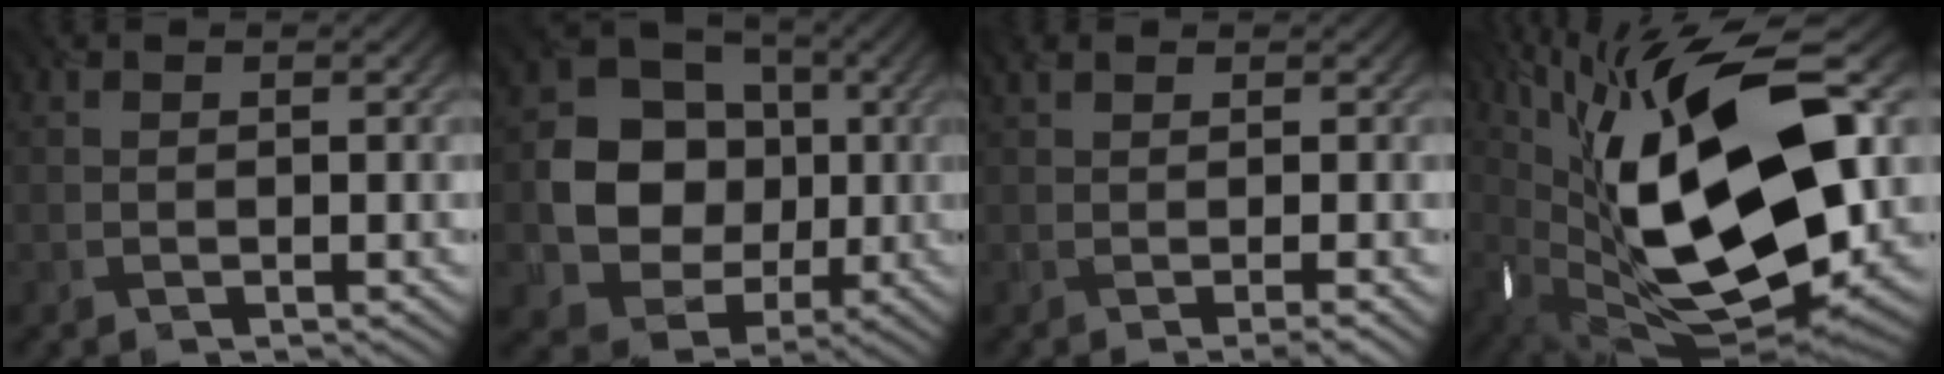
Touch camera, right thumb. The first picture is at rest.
{"total": 11.0, "force": [-0.3, 9.9, 4.8], "torque": [-0.109, -0.007, -0.014]}
{"total": 2.4, "force": [-0.1, 0.6, 2.3], "torque": [-0.036, 0.009, -0.005]}
{"total": 20.9, "force": [4.2, 10.0, 17.9], "torque": [-0.362, 0.017, 0.073]}